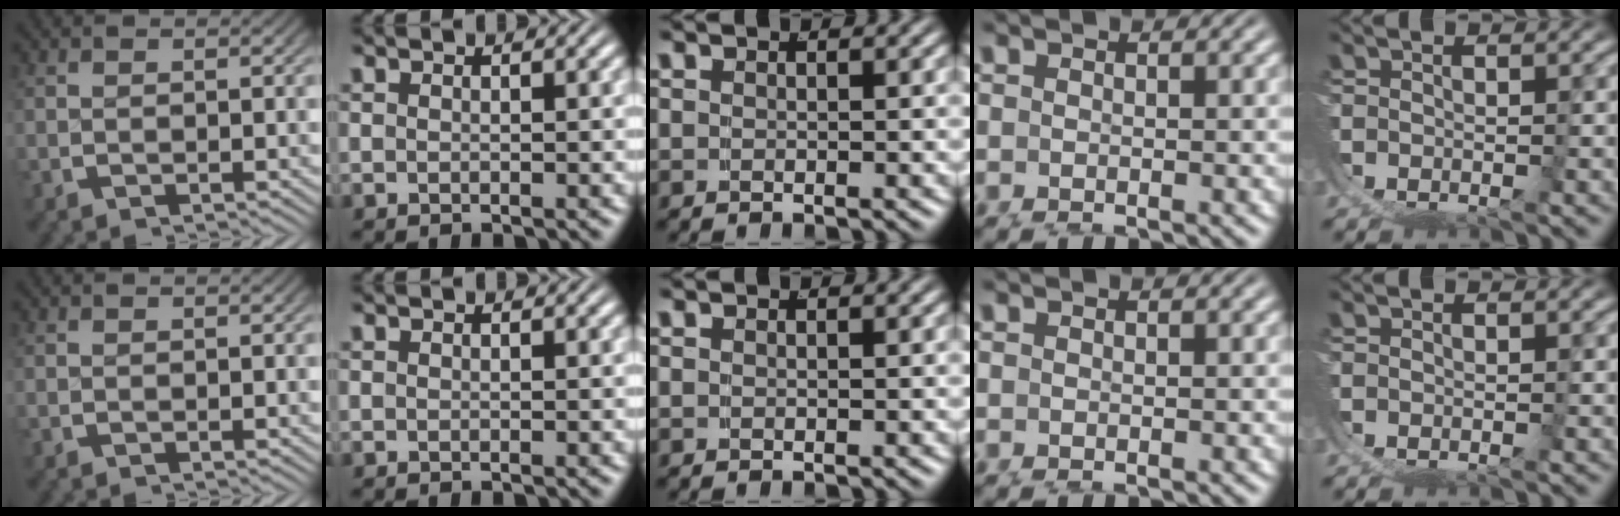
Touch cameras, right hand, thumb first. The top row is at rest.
{}